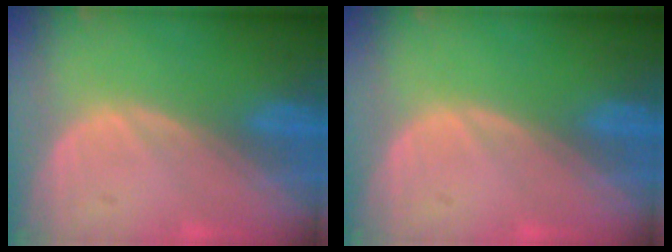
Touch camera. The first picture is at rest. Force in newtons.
{"total": 0.0}